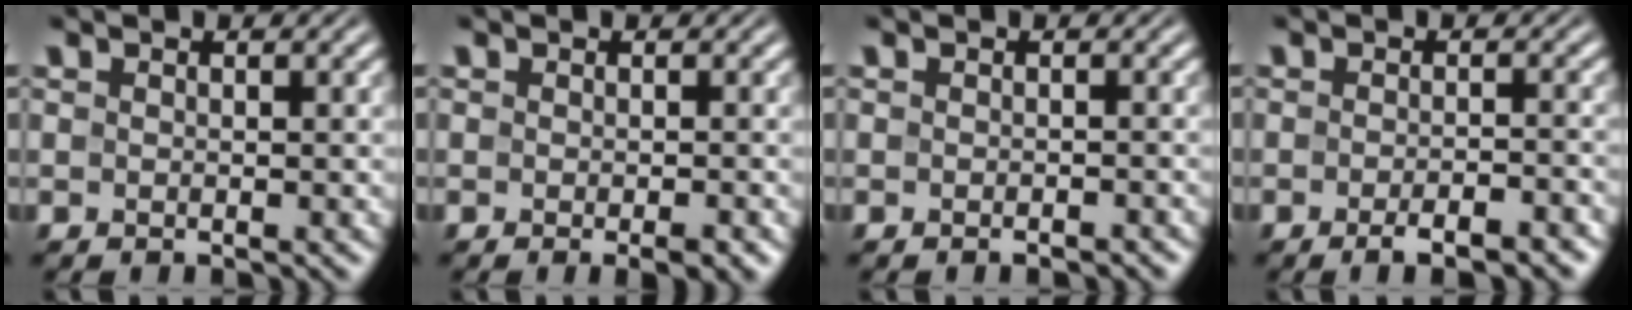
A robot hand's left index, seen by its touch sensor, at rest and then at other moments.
{"total": 1.5, "force": [-0.7, 0.2, 1.3], "torque": [-0.017, -0.004, -0.010]}
{"total": 0.8, "force": [-0.7, 0.2, 0.5], "torque": [-0.006, -0.001, -0.008]}
{"total": 3.7, "force": [-2.3, 0.9, 2.7], "torque": [-0.038, 0.000, -0.033]}